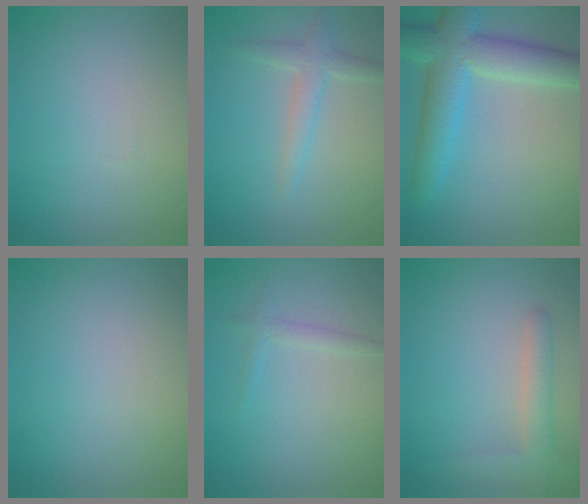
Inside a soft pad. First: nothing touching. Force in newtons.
{"total": 2.3, "press": 2.3, "slide": 0.1}
{"total": 7.5, "press": 7.5, "slide": 0.4}
{"total": 0.0}
{"total": 1.2, "press": 1.2, "slide": 0.1}
{"total": 2.9, "press": 2.9, "slide": 0.2}